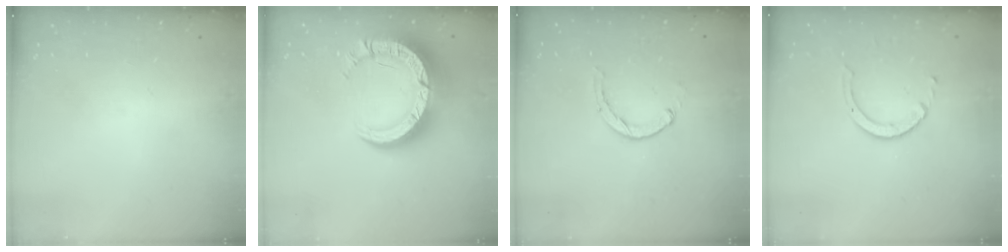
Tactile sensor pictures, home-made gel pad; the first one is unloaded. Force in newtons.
{"total": 19.6, "press": 19.5, "slide": 1.7}
{"total": 0.8, "press": 0.8, "slide": 0.2}
{"total": 3.2, "press": 3.2, "slide": 0.4}